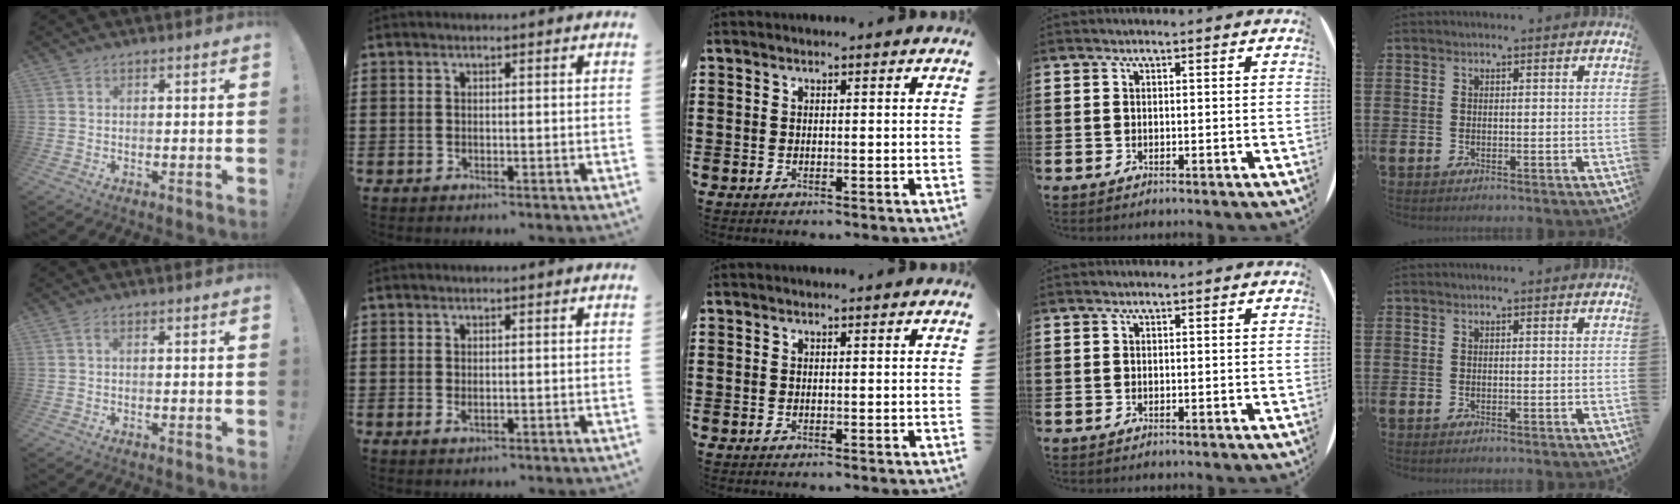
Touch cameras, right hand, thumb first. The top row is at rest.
{"thumb": {"total": 0.9, "force": [0.1, 0.3, 0.8], "torque": [-0.023, 0.004, 0.003]}, "index": {"total": 0.8, "force": [-0.1, 0.4, 0.7], "torque": [-0.011, 0.002, -0.001]}}